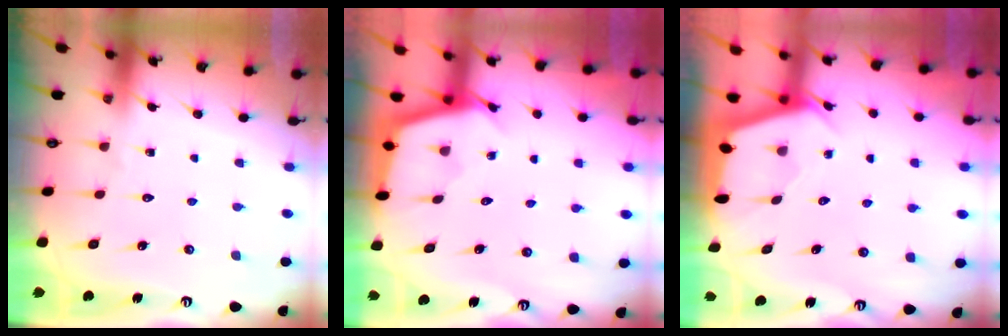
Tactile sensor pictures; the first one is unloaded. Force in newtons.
{"total": 2.3, "press": 2.3, "slide": 0.1}
{"total": 2.0, "press": 2.0, "slide": 0.3}